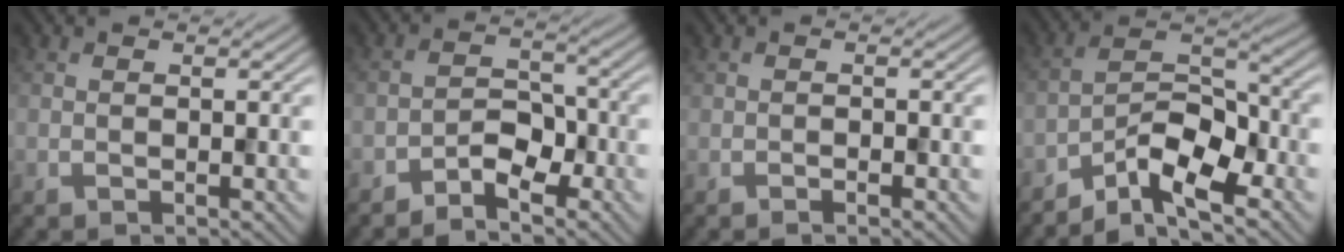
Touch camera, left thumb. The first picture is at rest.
{"total": 4.1, "force": [-2.9, 1.9, 2.2], "torque": [-0.032, 0.010, -0.059]}
{"total": 0.7, "force": [-0.6, 0.3, 0.4], "torque": [-0.004, 0.000, -0.009]}
{"total": 8.3, "force": [-6.1, 2.8, 4.9], "torque": [-0.080, 0.009, -0.126]}